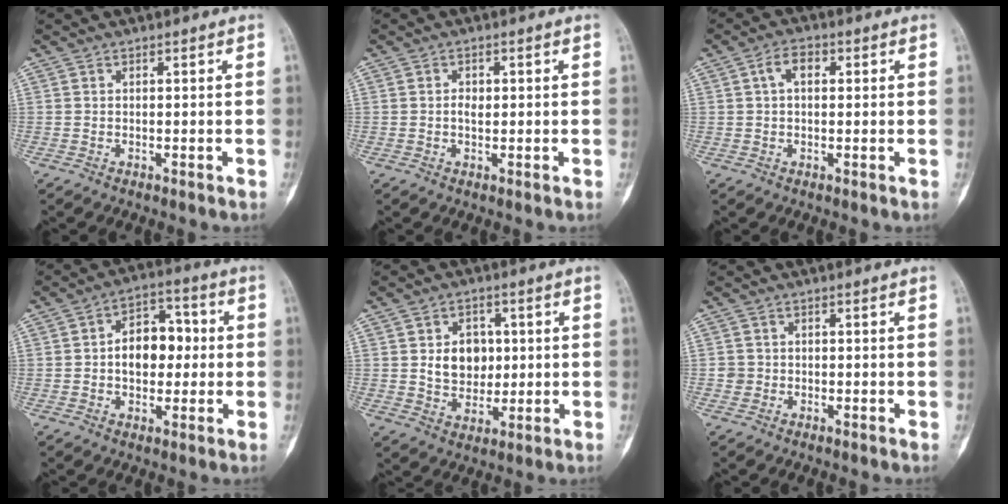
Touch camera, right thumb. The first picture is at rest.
{"total": 1.9, "force": [0.1, 1.3, 1.4], "torque": [-0.021, 0.003, 0.001]}
{"total": 4.2, "force": [1.0, 2.5, 3.2], "torque": [-0.056, 0.014, 0.014]}
{"total": 10.6, "force": [0.2, 7.1, 7.8], "torque": [-0.084, 0.028, -0.003]}
{"total": 8.3, "force": [1.3, 6.5, 5.0], "torque": [-0.043, -0.005, 0.026]}
{"total": 1.5, "force": [-0.4, 1.4, 0.0], "torque": [0.009, 0.007, -0.010]}